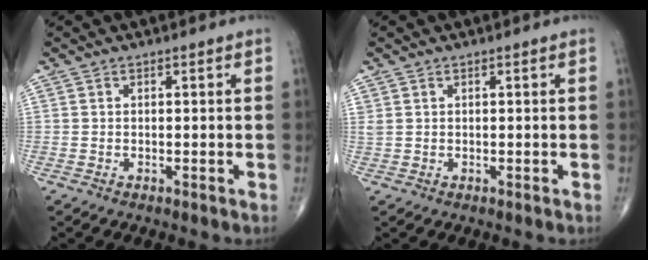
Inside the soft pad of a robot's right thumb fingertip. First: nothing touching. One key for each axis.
{"total": 1.0, "fx": 0.6, "fy": 0.5, "fz": 0.5, "tx": -0.012, "ty": 0.008, "tz": 0.015}